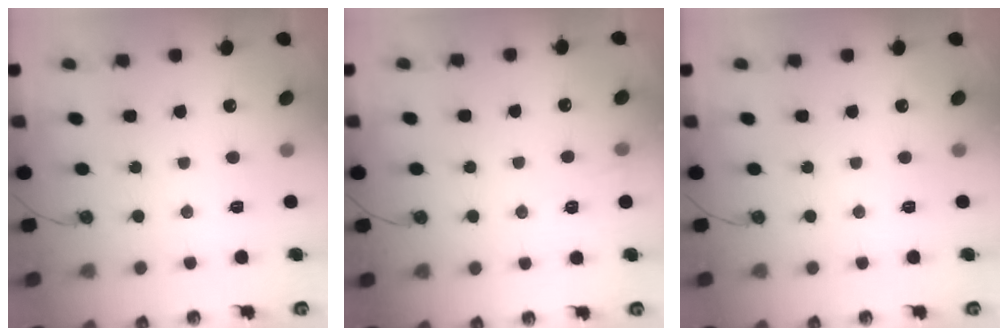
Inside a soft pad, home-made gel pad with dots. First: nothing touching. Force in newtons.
{"total": 4.5, "press": 1.8, "slide": 4.1}
{"total": 0.0}